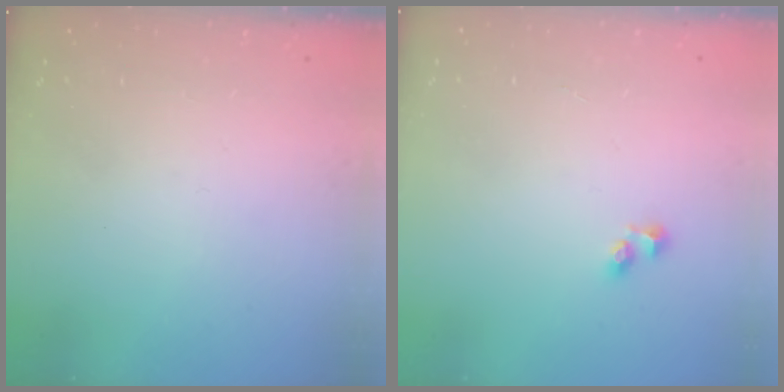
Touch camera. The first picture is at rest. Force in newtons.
{"total": 3.0, "press": 2.7, "slide": 1.3}